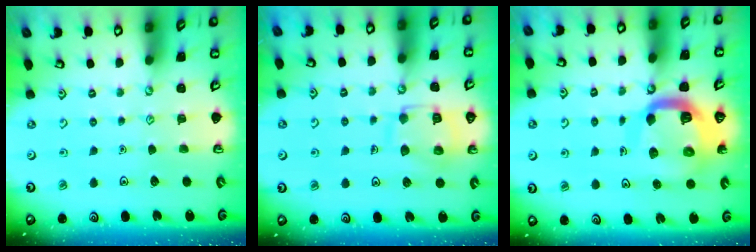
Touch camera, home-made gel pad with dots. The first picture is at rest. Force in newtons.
{"total": 12.7, "press": 12.7, "slide": 1.3}
{"total": 12.3, "press": 12.3, "slide": 1.1}